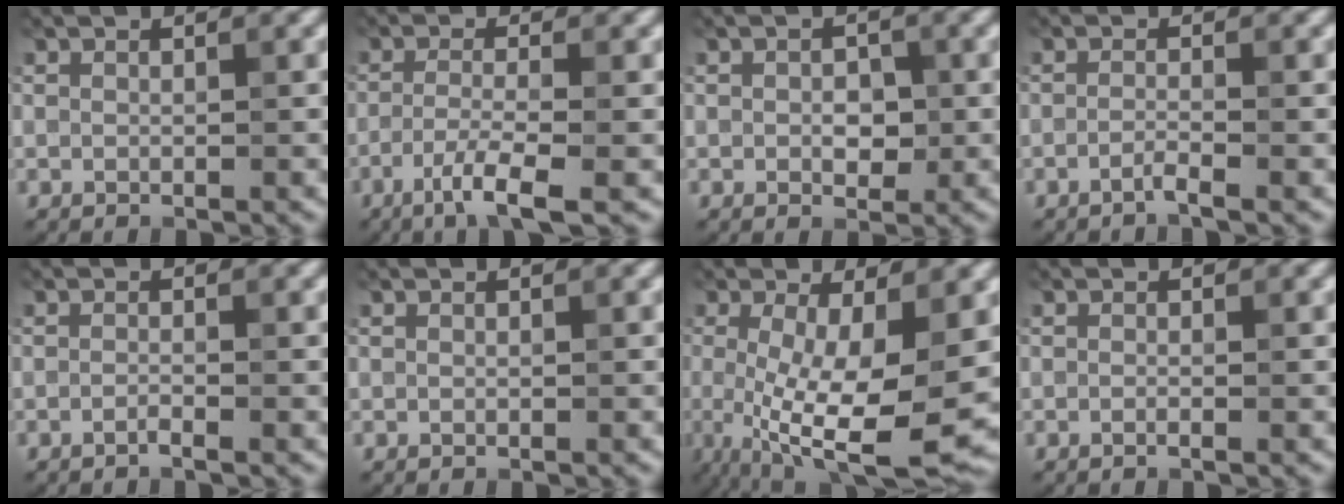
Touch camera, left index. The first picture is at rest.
{"total": 3.8, "force": [-1.9, 0.5, 3.2], "torque": [-0.061, 0.001, -0.046]}
{"total": 2.1, "force": [-0.1, 1.4, 1.6], "torque": [-0.024, -0.003, -0.001]}
{"total": 1.4, "force": [-0.9, 0.1, 1.0], "torque": [-0.015, 0.001, -0.025]}
{"total": 0.8, "force": [-0.5, 0.1, 0.6], "torque": [-0.010, -0.001, -0.013]}
{"total": 0.0}
{"total": 10.9, "force": [-1.7, 3.0, 10.3], "torque": [-0.181, -0.027, -0.019]}
{"total": 0.7, "force": [-0.2, 0.1, 0.6], "torque": [-0.010, -0.008, -0.008]}